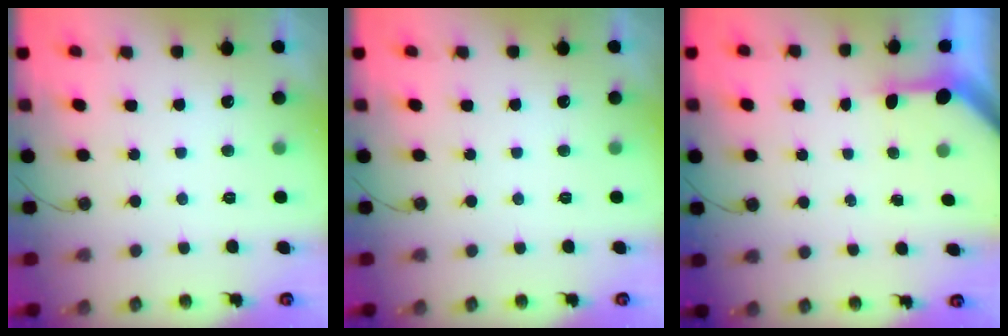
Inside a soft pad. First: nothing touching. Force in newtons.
{"total": 0.0}
{"total": 3.0, "press": 3.0, "slide": 0.2}